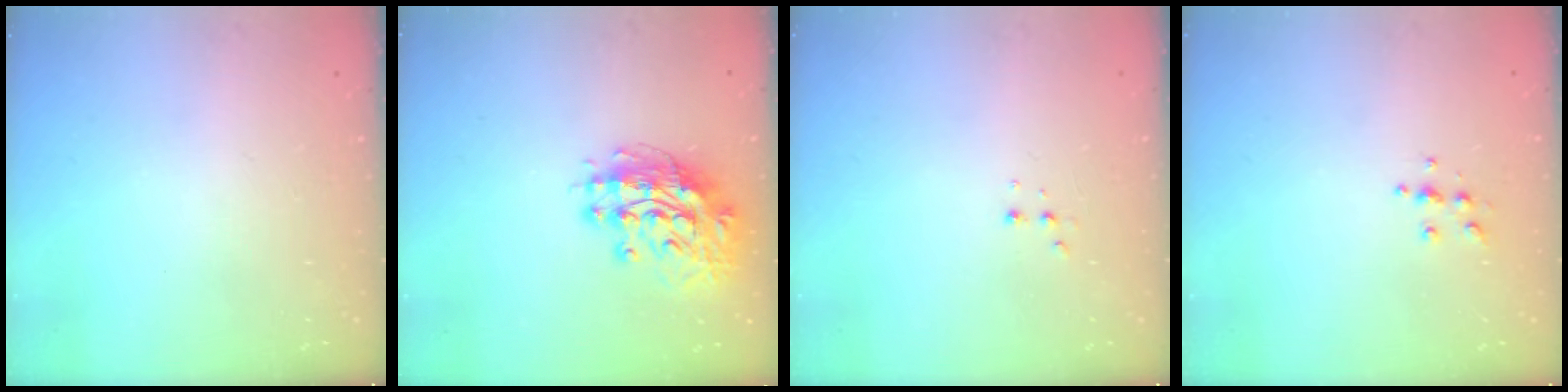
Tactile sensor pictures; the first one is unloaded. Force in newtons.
{"total": 13.1, "press": 13.0, "slide": 1.6}
{"total": 2.9, "press": 2.8, "slide": 1.0}
{"total": 5.5, "press": 5.5, "slide": 0.6}